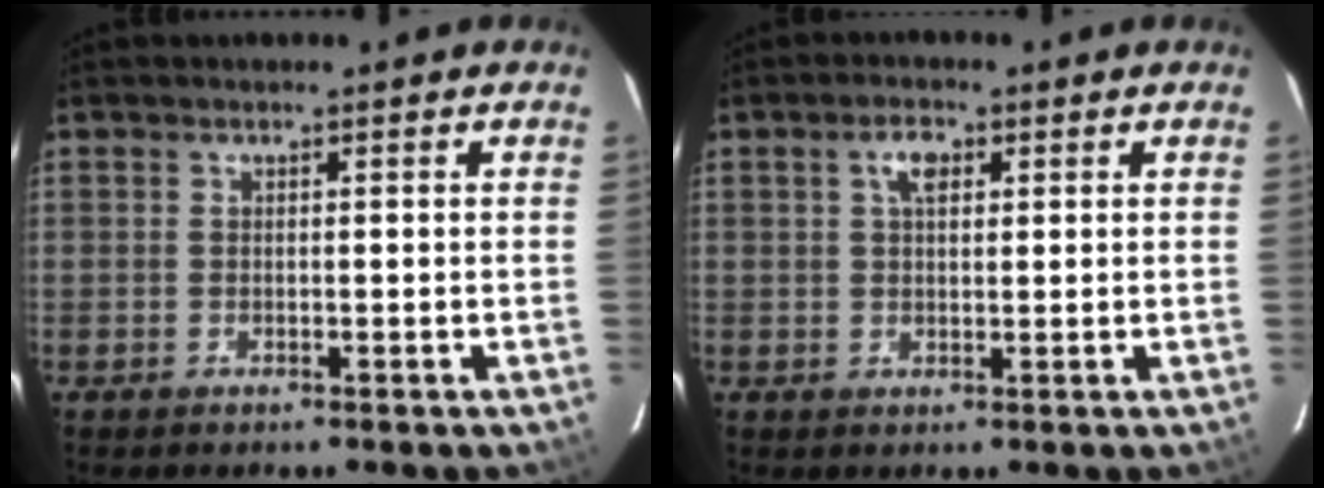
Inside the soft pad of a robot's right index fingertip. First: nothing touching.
{"total": 3.4, "force": [1.3, 1.8, 2.6], "torque": [-0.046, 0.011, 0.023]}